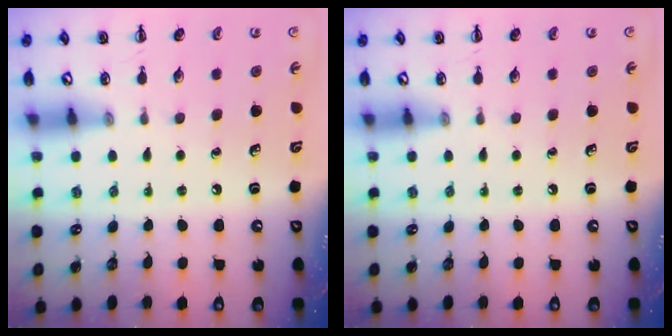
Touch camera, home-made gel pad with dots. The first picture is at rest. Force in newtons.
{"total": 0.0}